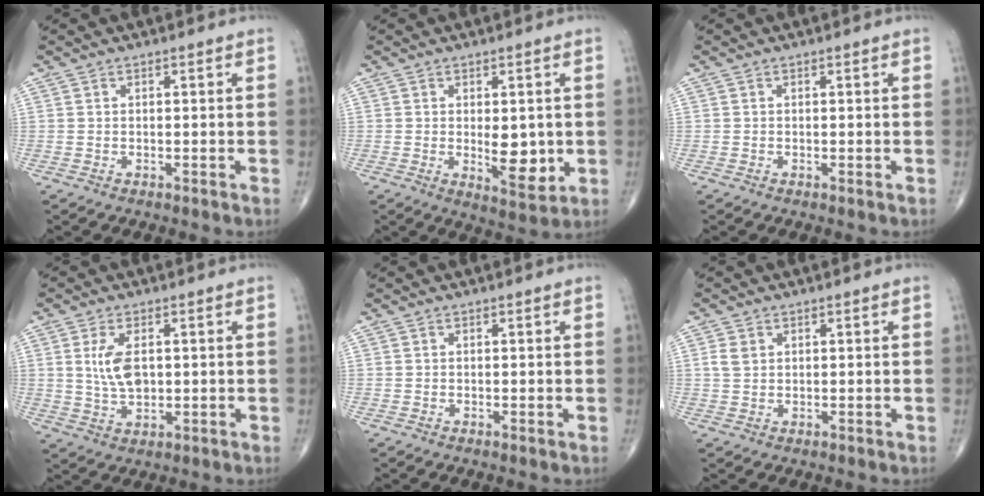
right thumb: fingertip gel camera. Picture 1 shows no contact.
{"total": 7.4, "force": [-0.3, 3.2, 6.7], "torque": [-0.078, -0.015, 0.006]}
{"total": 0.0}
{"total": 6.6, "force": [1.1, 3.5, 5.4], "torque": [-0.103, -0.005, 0.025]}
{"total": 0.0}
{"total": 2.3, "force": [0.7, 1.7, 1.3], "torque": [-0.024, 0.002, 0.017]}